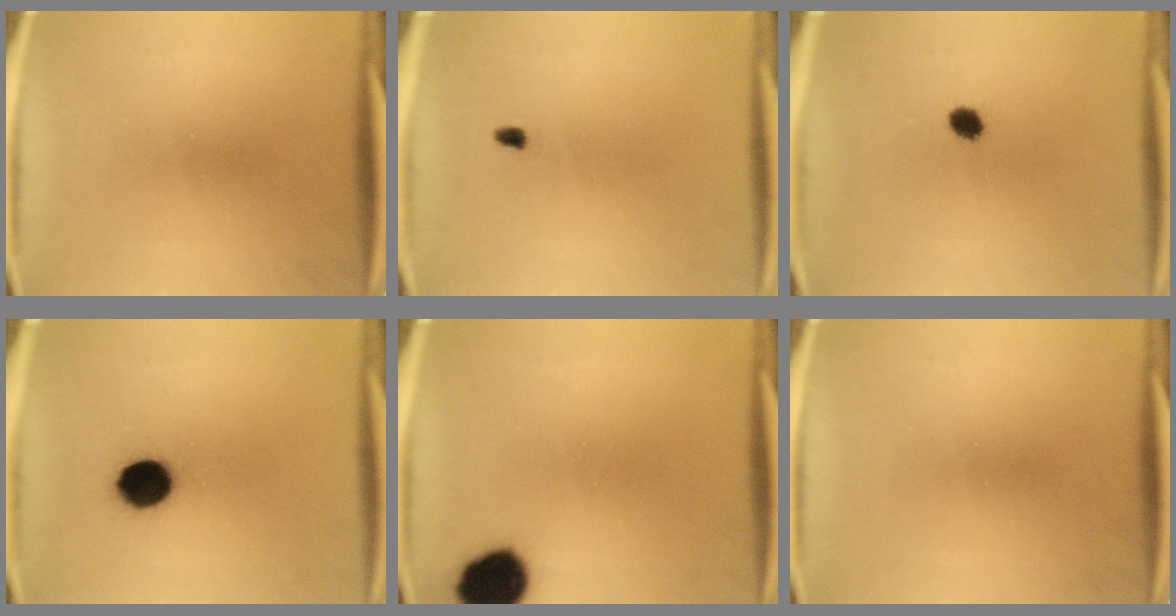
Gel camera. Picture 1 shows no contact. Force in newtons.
{"total": 0.9}
{"total": 2.8}
{"total": 9.2}
{"total": 12.4}
{"total": 0.0}